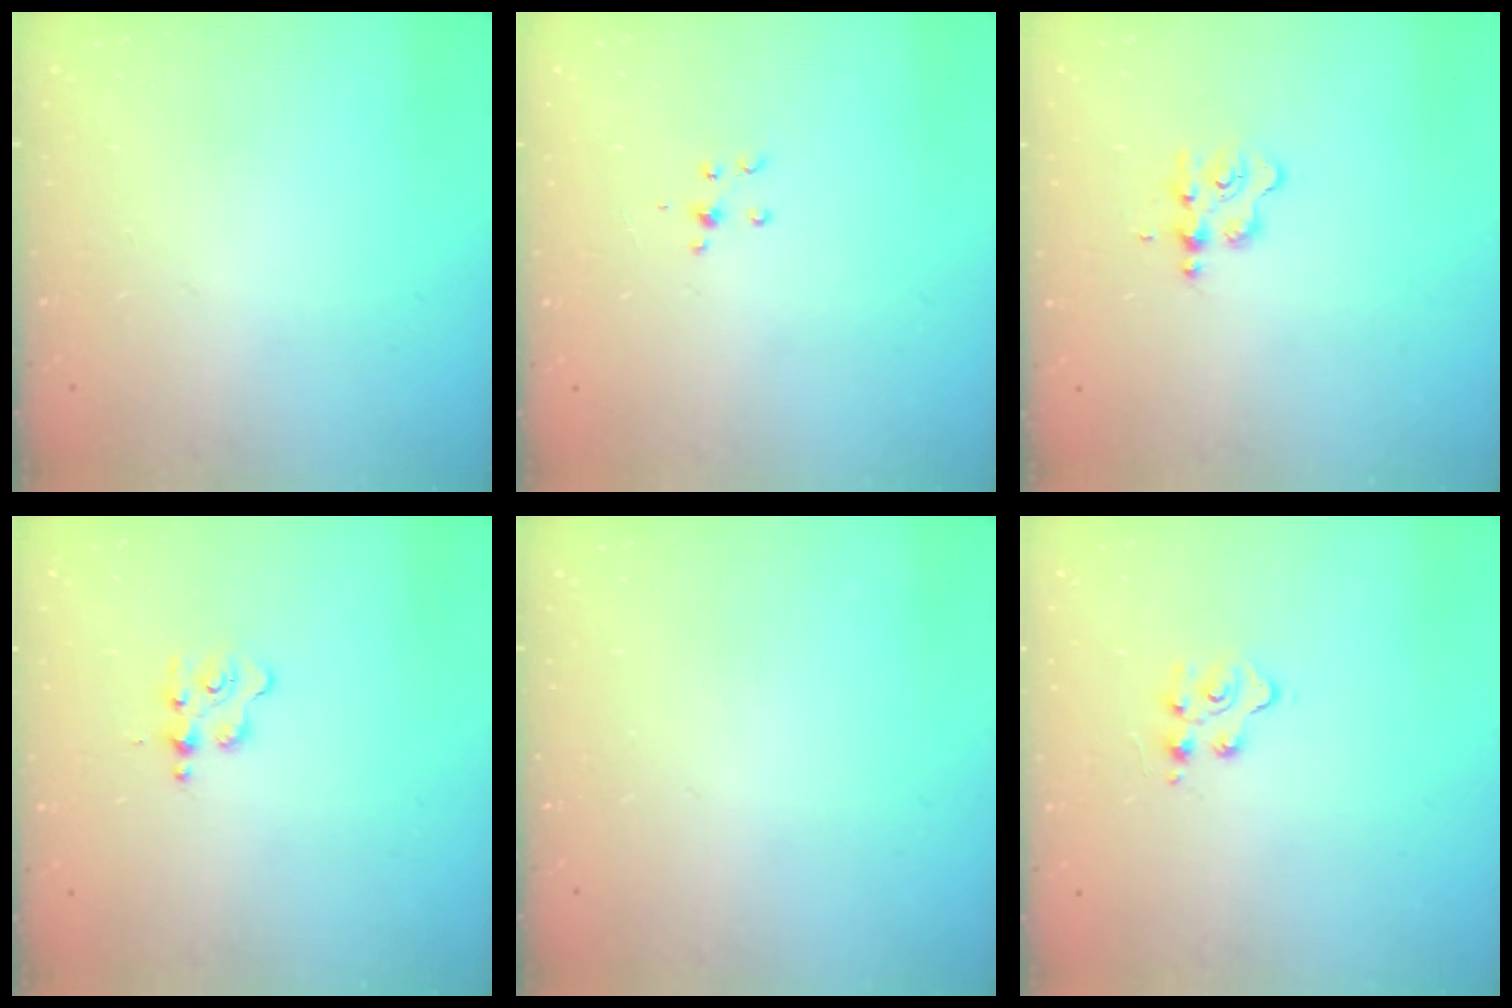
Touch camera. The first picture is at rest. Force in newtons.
{"total": 3.7, "press": 3.6, "slide": 0.9}
{"total": 2.7, "press": 2.6, "slide": 0.4}
{"total": 1.7, "press": 1.7, "slide": 0.3}
{"total": 0.0}
{"total": 4.6, "press": 4.5, "slide": 0.6}